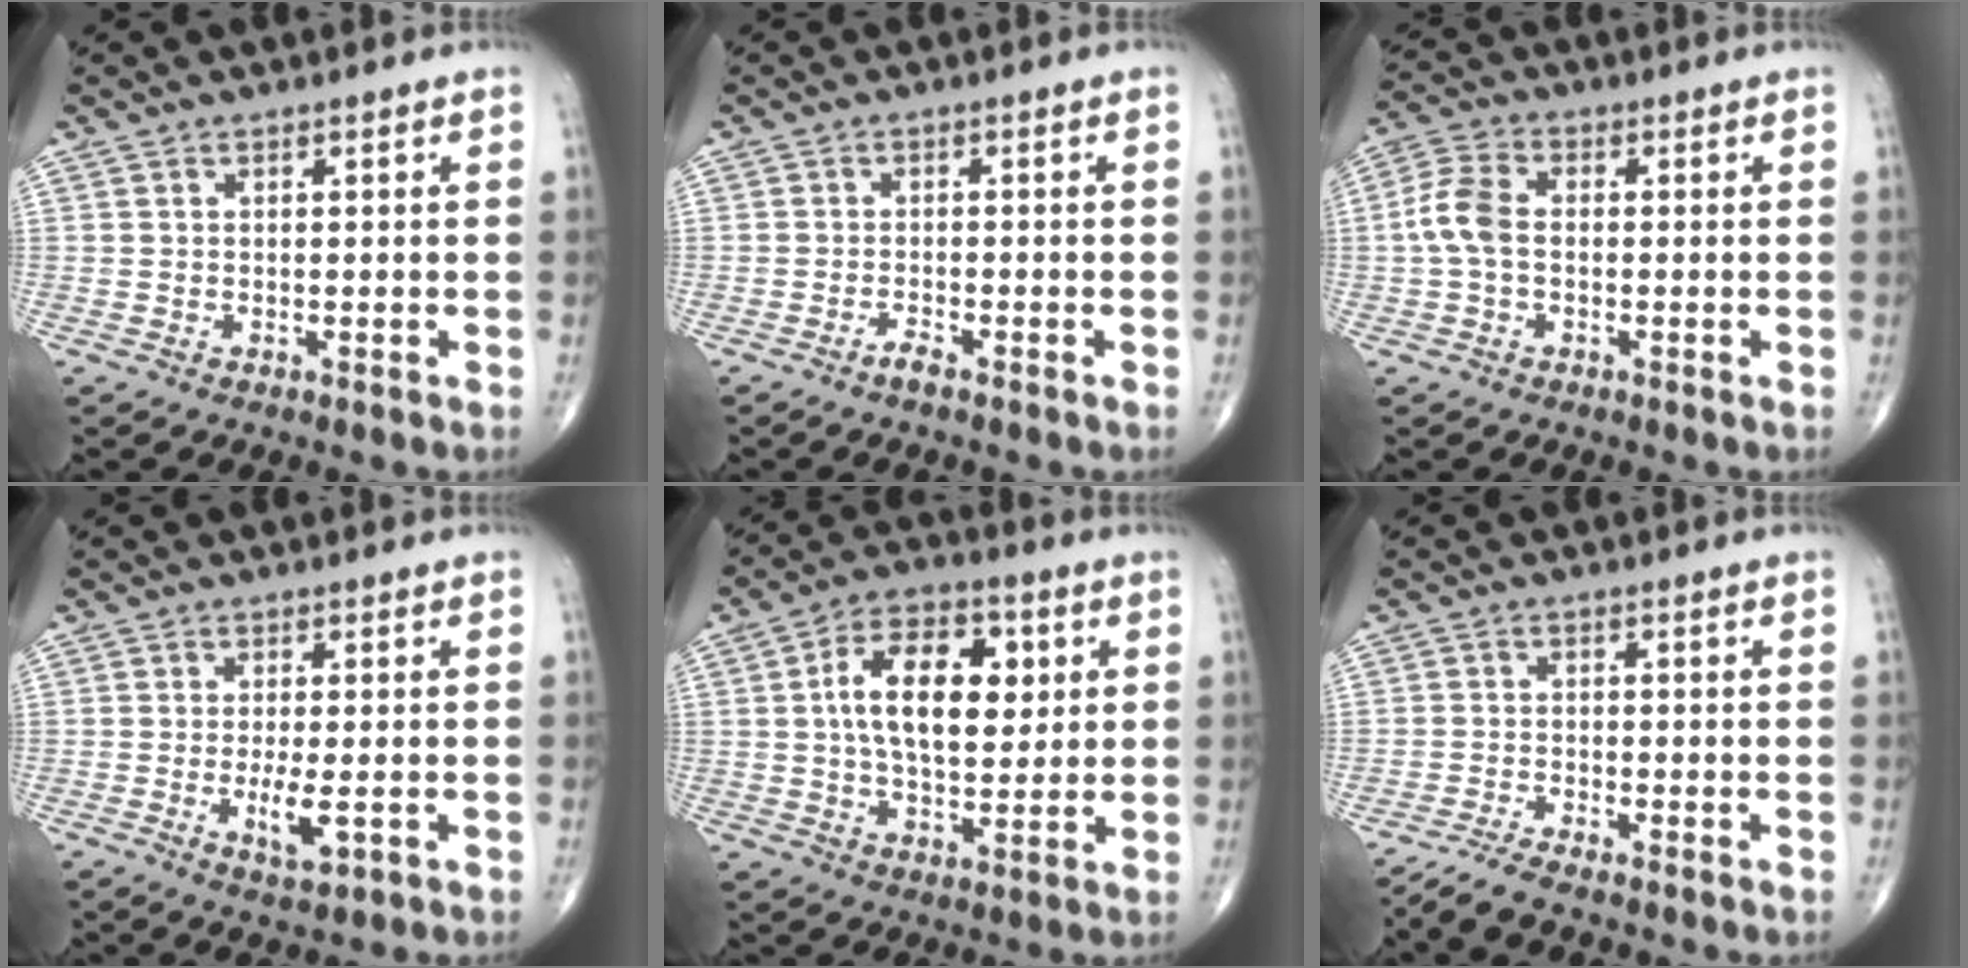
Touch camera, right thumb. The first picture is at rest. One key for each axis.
{"total": 1.5, "fx": -1.3, "fy": 0.2, "fz": 0.8, "tx": -0.019, "ty": 0.006, "tz": -0.024}
{"total": 6.4, "fx": -0.4, "fy": 4.0, "fz": 5.0, "tx": -0.112, "ty": 0.017, "tz": -0.016}
{"total": 4.4, "fx": -1.0, "fy": 1.3, "fz": 4.1, "tx": -0.076, "ty": -0.010, "tz": -0.015}
{"total": 14.6, "fx": 2.6, "fy": 8.2, "fz": 11.9, "tx": -0.173, "ty": 0.005, "tz": 0.038}
{"total": 3.5, "fx": -3.1, "fy": -0.1, "fz": 1.6, "tx": -0.045, "ty": 0.001, "tz": -0.067}